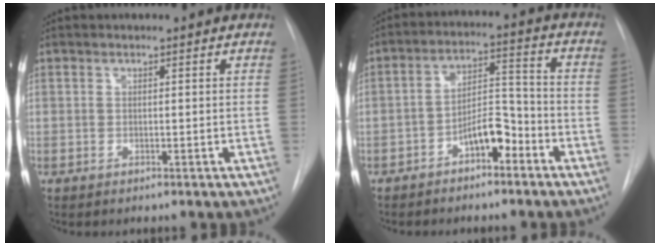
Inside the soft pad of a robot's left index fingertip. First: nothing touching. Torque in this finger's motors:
{"motor_torque": [0.13, 0.02, 0.15, 0.06]}